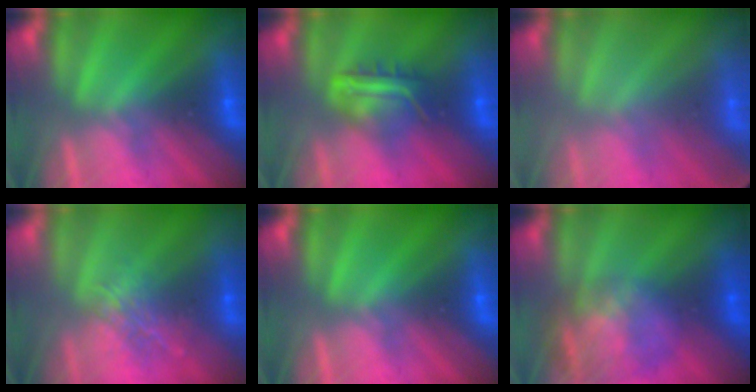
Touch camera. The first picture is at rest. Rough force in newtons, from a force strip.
{"total": 7.5}
{"total": 1.8}
{"total": 2.0}
{"total": 0.0}
{"total": 8.9}